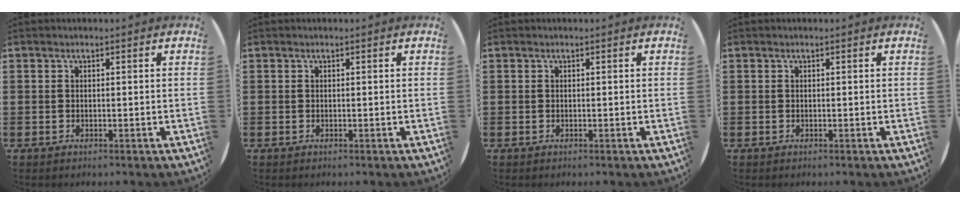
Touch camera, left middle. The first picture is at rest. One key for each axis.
{"total": 0.0}
{"total": 0.0}
{"total": 0.0}